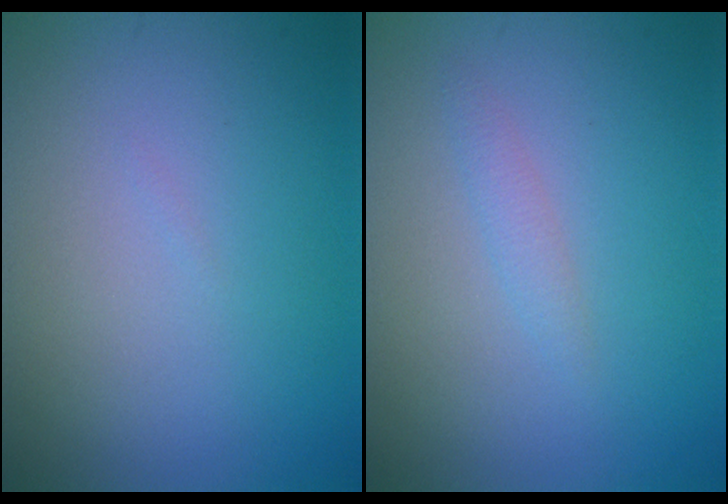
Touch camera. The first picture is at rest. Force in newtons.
{"total": 1.0, "press": 1.0, "slide": 0.0}